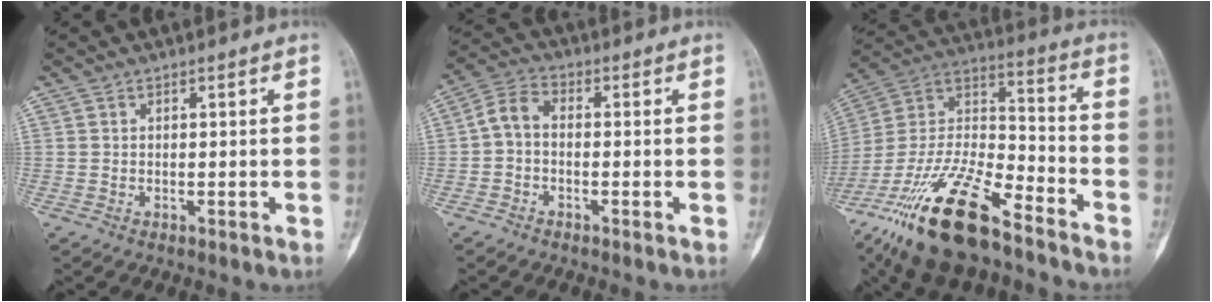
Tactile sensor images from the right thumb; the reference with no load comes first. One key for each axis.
{"total": 4.8, "fx": -0.7, "fy": 3.1, "fz": 3.6, "tx": -0.066, "ty": 0.019, "tz": -0.028}
{"total": 24.3, "fx": -16.6, "fy": 7.9, "fz": 16.0, "tx": -0.334, "ty": 0.049, "tz": -0.305}